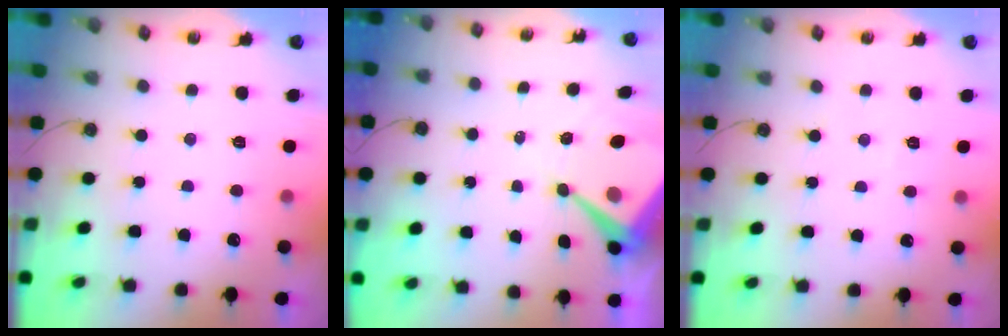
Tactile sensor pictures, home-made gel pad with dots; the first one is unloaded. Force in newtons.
{"total": 9.8, "press": 9.8, "slide": 0.8}
{"total": 4.4, "press": 4.4, "slide": 0.7}